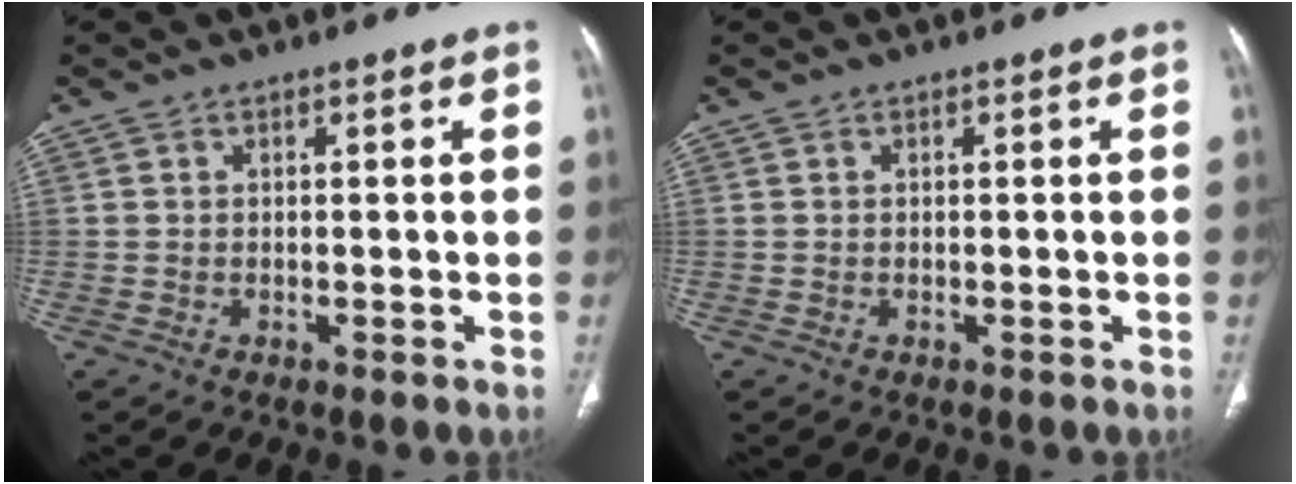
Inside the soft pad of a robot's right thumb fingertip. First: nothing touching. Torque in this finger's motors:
{"motor_torque": [0.05, 0.05, 0.00, 0.00, 0.00]}